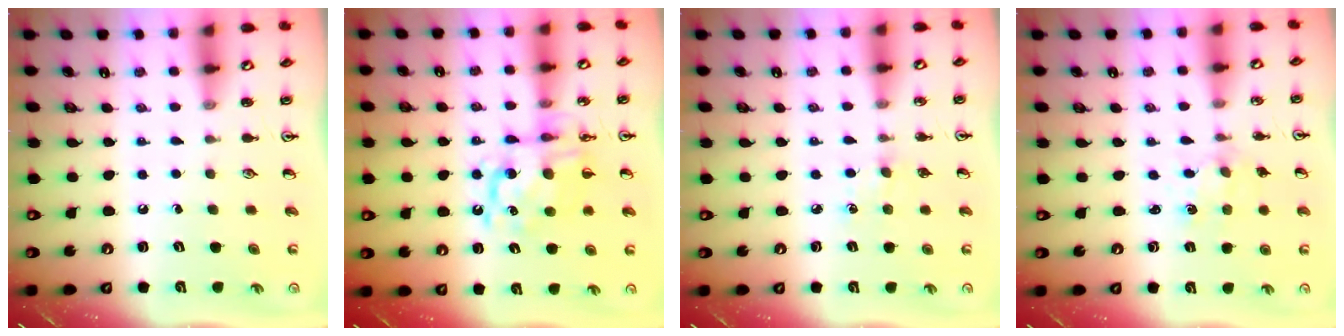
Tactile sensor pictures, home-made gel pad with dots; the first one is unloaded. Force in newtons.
{"total": 12.2, "press": 12.2, "slide": 0.3}
{"total": 3.5, "press": 3.4, "slide": 0.5}
{"total": 3.0, "press": 3.0, "slide": 0.3}